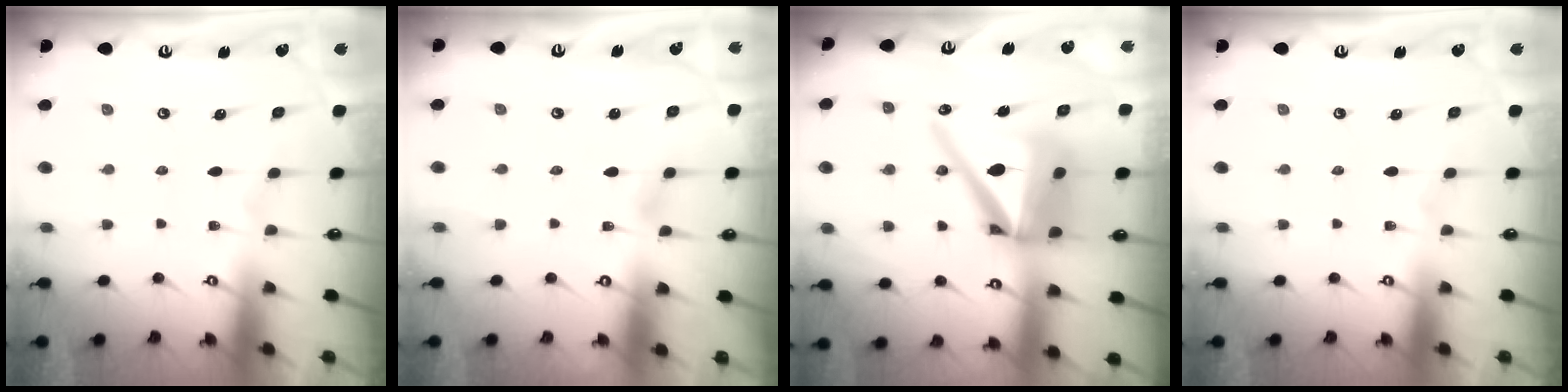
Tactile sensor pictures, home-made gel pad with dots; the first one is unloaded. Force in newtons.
{"total": 1.4, "press": 1.4, "slide": 0.1}
{"total": 18.0, "press": 17.9, "slide": 2.3}
{"total": 0.0}